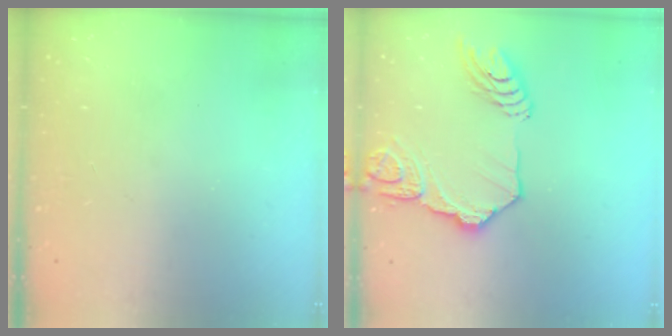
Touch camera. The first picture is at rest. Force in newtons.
{"total": 16.2, "press": 16.1, "slide": 1.9}